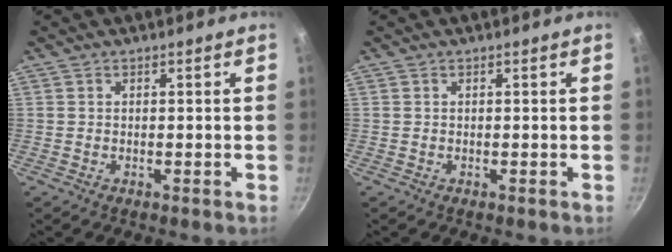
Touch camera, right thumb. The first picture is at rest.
{"total": 0.0}